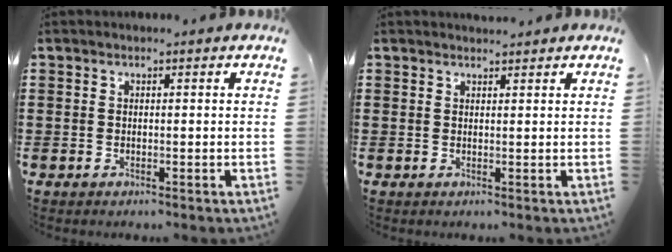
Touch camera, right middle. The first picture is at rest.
{"total": 1.2, "force": [1.2, 0.2, 0.0], "torque": [0.005, -0.004, 0.022]}